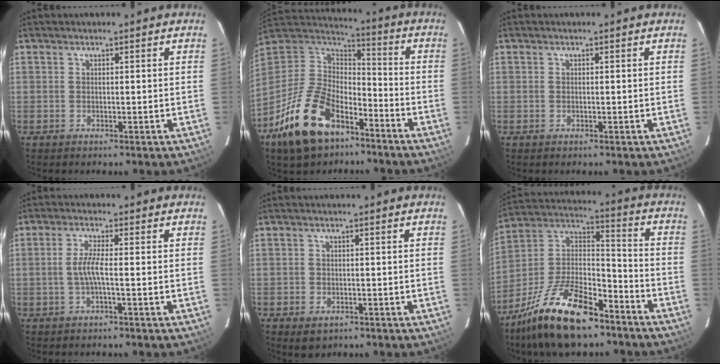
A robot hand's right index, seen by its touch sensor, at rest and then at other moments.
{"total": 20.7, "force": [-11.9, 11.7, 12.3], "torque": [-0.268, -0.002, -0.205]}
{"total": 0.0}
{"total": 3.3, "force": [-0.9, -0.3, 3.2], "torque": [-0.068, 0.001, -0.017]}
{"total": 3.3, "force": [-1.7, 2.4, 1.5], "torque": [-0.031, -0.005, -0.021]}
{"total": 20.7, "force": [-13.7, 8.2, 13.0], "torque": [-0.260, 0.005, -0.238]}